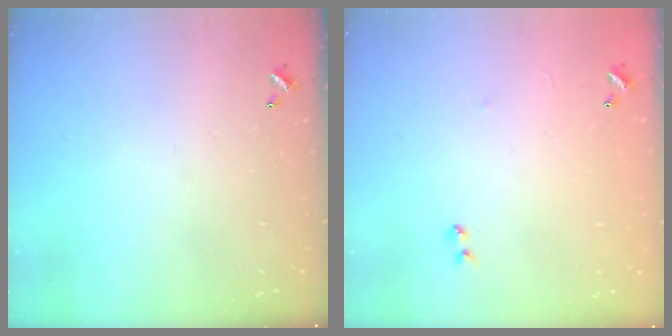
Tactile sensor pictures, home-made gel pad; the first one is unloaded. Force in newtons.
{"total": 7.2, "press": 7.2, "slide": 0.5}